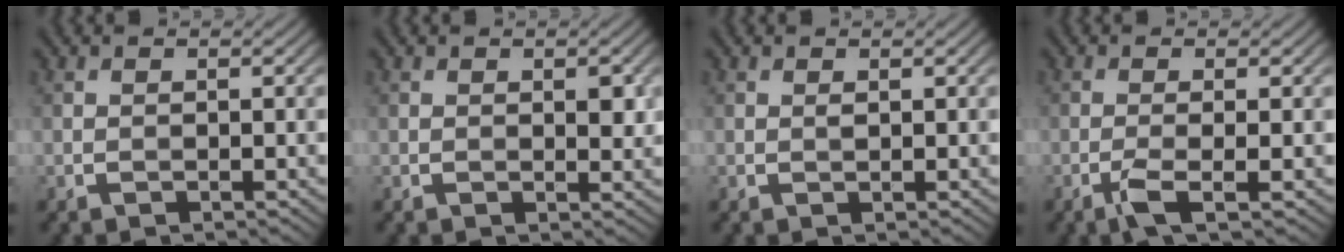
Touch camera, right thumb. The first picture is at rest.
{"total": 1.9, "force": [0.5, 1.0, 1.6], "torque": [-0.022, -0.006, 0.010]}
{"total": 0.5, "force": [0.3, 0.2, 0.4], "torque": [-0.010, -0.001, 0.004]}
{"total": 2.7, "force": [-1.2, 0.2, 2.4], "torque": [-0.052, 0.005, -0.031]}